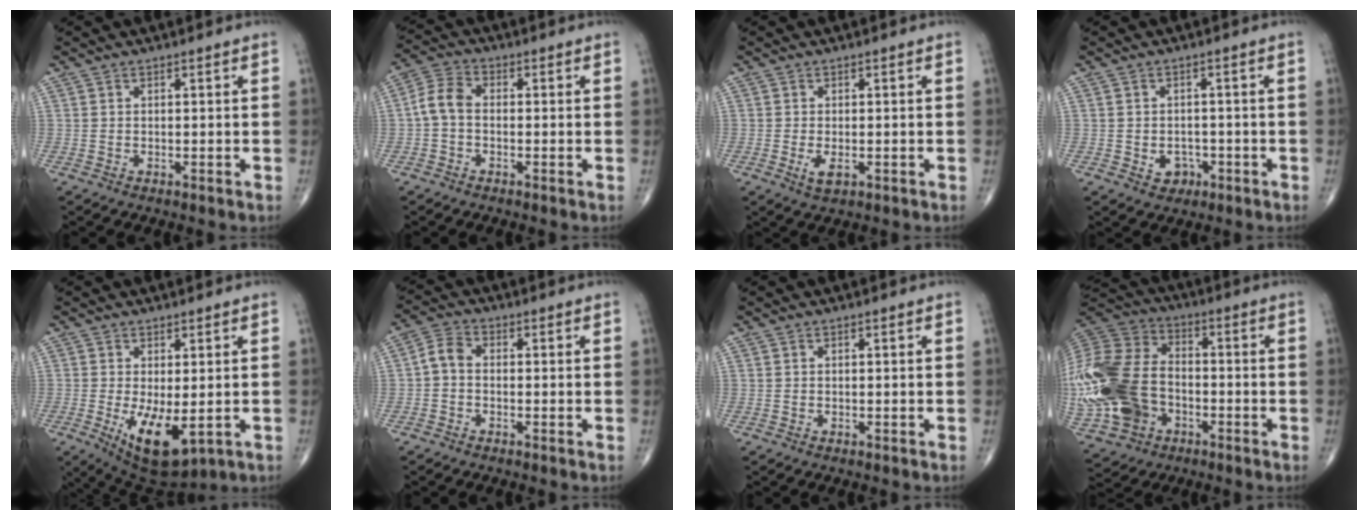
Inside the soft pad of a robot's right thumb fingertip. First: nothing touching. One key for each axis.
{"total": 5.3, "fx": -0.6, "fy": 3.4, "fz": 3.9, "tx": -0.075, "ty": 0.017, "tz": -0.024}
{"total": 2.5, "fx": -0.7, "fy": 1.2, "fz": 2.1, "tx": -0.040, "ty": -0.004, "tz": -0.011}
{"total": 3.1, "fx": -1.2, "fy": 2.7, "fz": 1.2, "tx": 0.005, "ty": 0.008, "tz": -0.013}
{"total": 9.8, "fx": -2.0, "fy": 4.3, "fz": 8.6, "tx": -0.135, "ty": -0.021, "tz": -0.016}
{"total": 3.7, "fx": -0.6, "fy": 2.5, "fz": 2.7, "tx": -0.048, "ty": 0.014, "tz": -0.025}
{"total": 0.0}
{"total": 27.9, "fx": -6.3, "fy": 19.9, "fz": 18.6, "tx": -0.465, "ty": 0.026, "tz": -0.113}